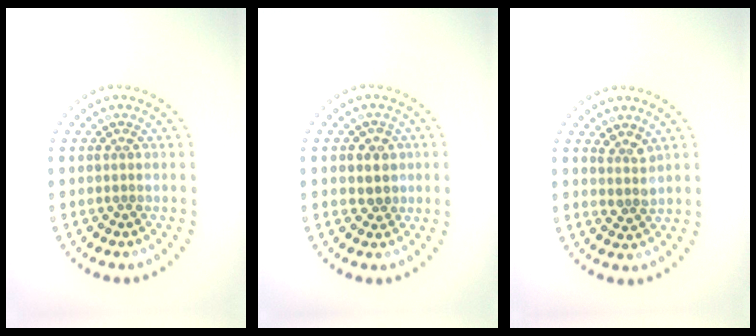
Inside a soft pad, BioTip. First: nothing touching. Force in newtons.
{"total": 2.3, "press": 2.1, "slide": 0.9}
{"total": 1.6, "press": 1.3, "slide": 1.0}